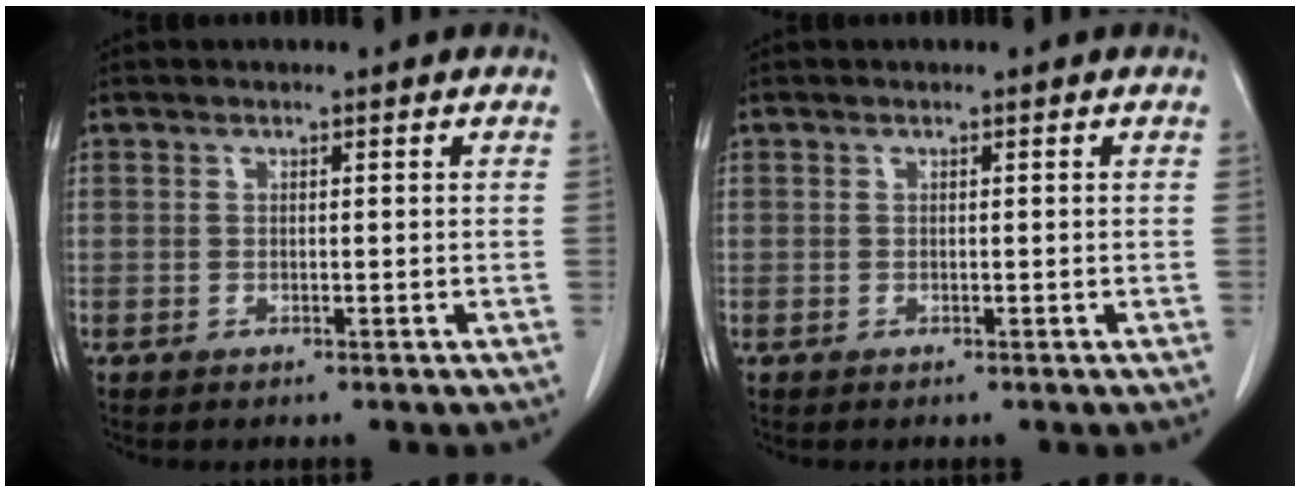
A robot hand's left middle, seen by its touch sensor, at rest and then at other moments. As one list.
[{"total": 0.0}]